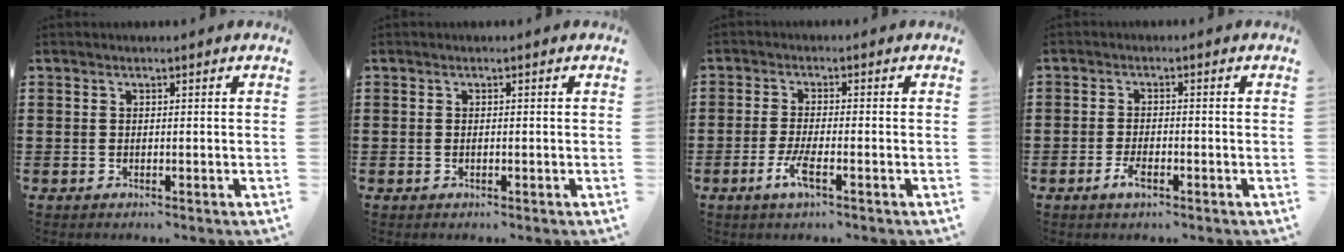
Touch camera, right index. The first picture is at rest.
{"total": 0.0}
{"total": 4.0, "force": [-2.0, 0.7, 3.4], "torque": [-0.082, -0.012, -0.044]}
{"total": 3.0, "force": [-1.6, 1.1, 2.2], "torque": [-0.051, -0.002, -0.033]}